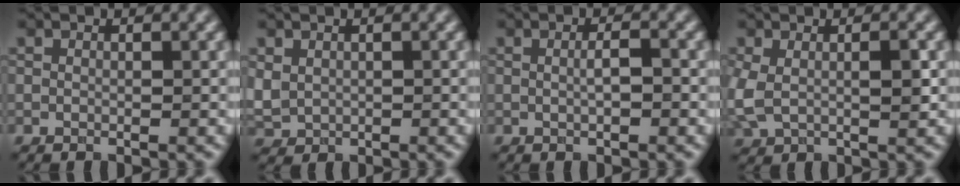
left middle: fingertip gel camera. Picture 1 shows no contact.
{"total": 1.7, "force": [0.5, 1.5, 0.8], "torque": [-0.026, -0.001, 0.017]}
{"total": 1.7, "force": [0.0, 0.4, 1.7], "torque": [-0.020, -0.005, -0.001]}
{"total": 3.8, "force": [0.0, 2.0, 3.2], "torque": [-0.083, -0.006, 0.005]}